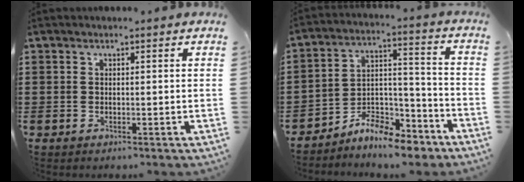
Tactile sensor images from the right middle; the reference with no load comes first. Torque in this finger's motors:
{"motor_torque": [0.98, -1.16, 0.50, 0.07]}